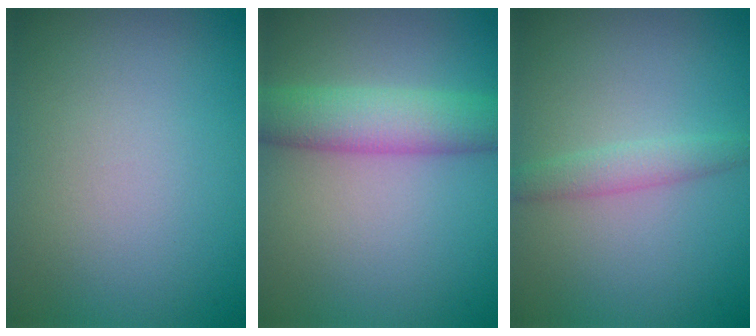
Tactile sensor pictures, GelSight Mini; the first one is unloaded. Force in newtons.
{"total": 5.0, "press": 5.0, "slide": 0.4}
{"total": 1.7, "press": 1.7, "slide": 0.0}